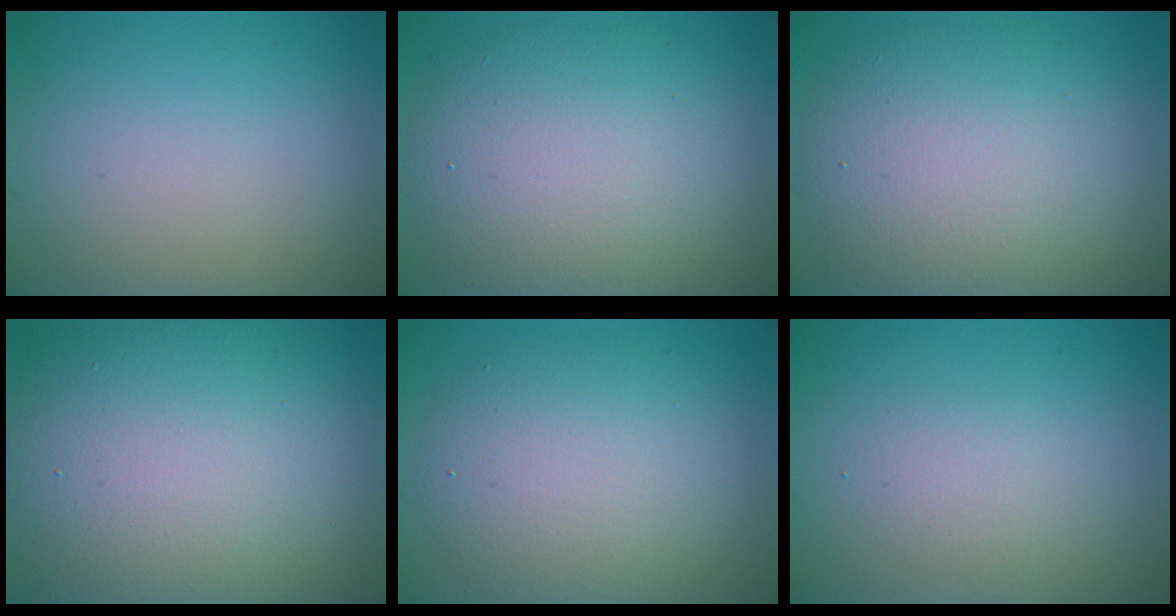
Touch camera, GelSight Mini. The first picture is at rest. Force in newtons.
{"total": 9.8, "press": 9.8, "slide": 0.4}
{"total": 10.5, "press": 10.5, "slide": 0.9}
{"total": 15.6, "press": 15.6, "slide": 0.9}
{"total": 6.7, "press": 6.7, "slide": 0.6}
{"total": 1.6, "press": 1.6, "slide": 0.1}